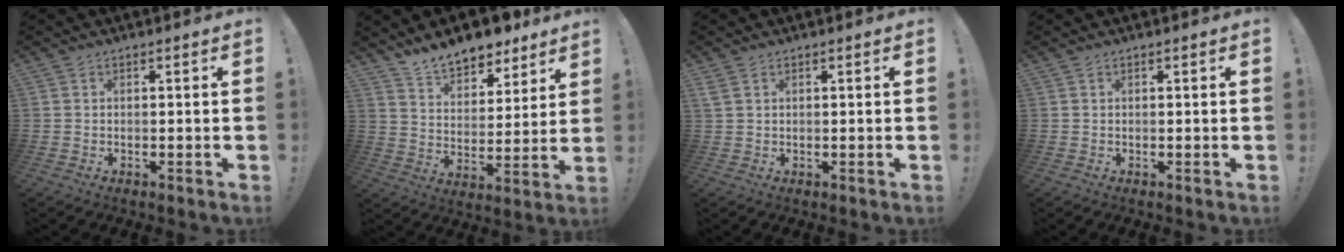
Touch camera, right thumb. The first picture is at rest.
{"total": 12.1, "force": [10.8, 4.5, 3.3], "torque": [-0.068, -0.081, 0.198]}
{"total": 2.0, "force": [1.1, 1.2, 1.2], "torque": [-0.028, 0.003, 0.022]}
{"total": 0.0}